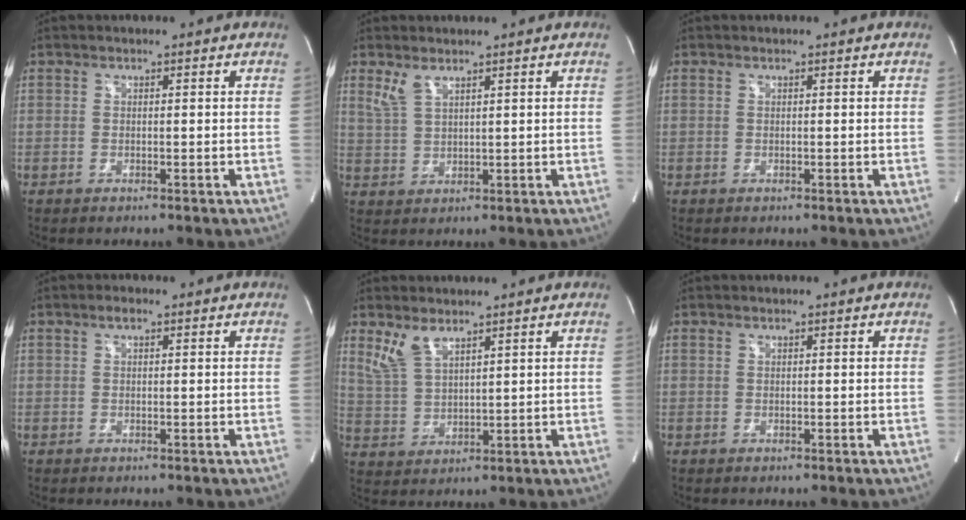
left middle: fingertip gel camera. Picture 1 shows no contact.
{"total": 3.0, "force": [2.2, 0.8, 1.9], "torque": [-0.053, 0.002, 0.056]}
{"total": 0.0}
{"total": 1.1, "force": [0.6, 0.4, 0.9], "torque": [-0.015, 0.006, 0.009]}
{"total": 4.9, "force": [3.5, 1.6, 3.0], "torque": [-0.074, 0.002, 0.084]}
{"total": 0.0}